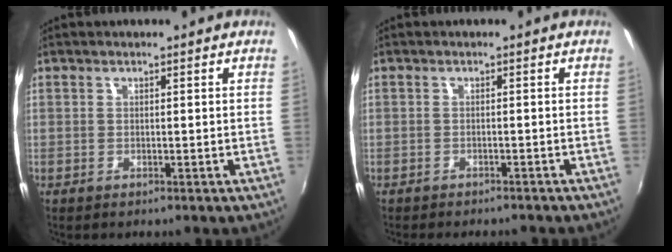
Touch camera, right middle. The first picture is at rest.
{"total": 3.4, "force": [-3.1, 1.3, 1.0], "torque": [-0.028, -0.006, -0.046]}